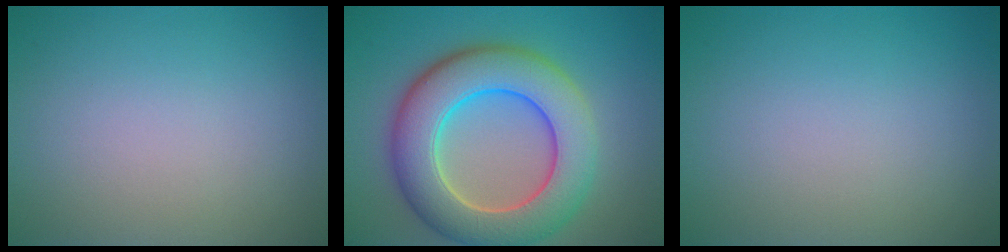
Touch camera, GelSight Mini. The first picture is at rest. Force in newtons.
{"total": 10.0, "press": 10.0, "slide": 0.4}
{"total": 0.0}